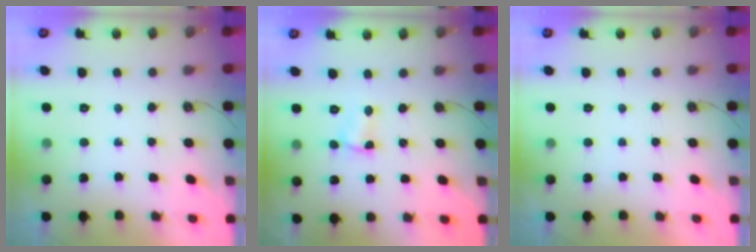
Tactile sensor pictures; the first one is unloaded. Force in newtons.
{"total": 1.5, "press": 1.4, "slide": 0.5}
{"total": 0.0}